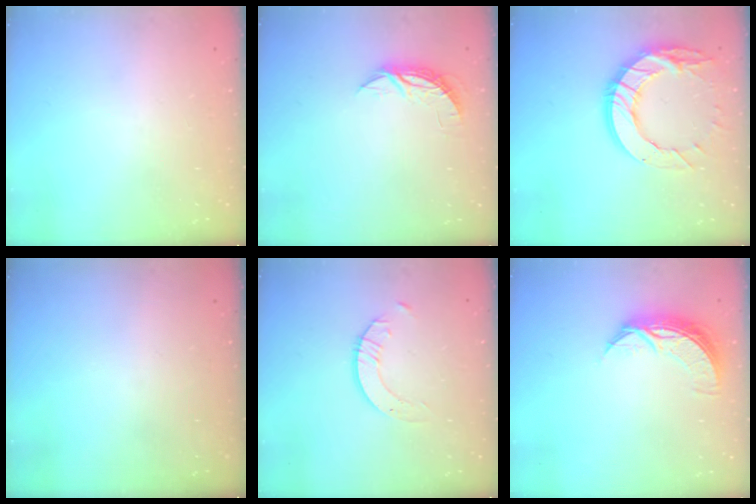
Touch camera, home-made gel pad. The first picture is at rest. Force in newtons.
{"total": 5.2, "press": 5.2, "slide": 0.3}
{"total": 15.9, "press": 15.9, "slide": 1.3}
{"total": 0.0}
{"total": 2.3, "press": 2.3, "slide": 0.2}
{"total": 8.3, "press": 8.2, "slide": 0.3}